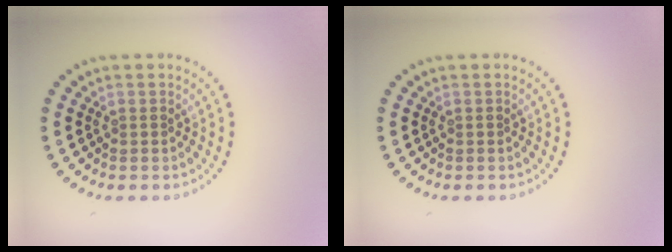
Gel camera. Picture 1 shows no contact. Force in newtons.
{"total": 0.0}